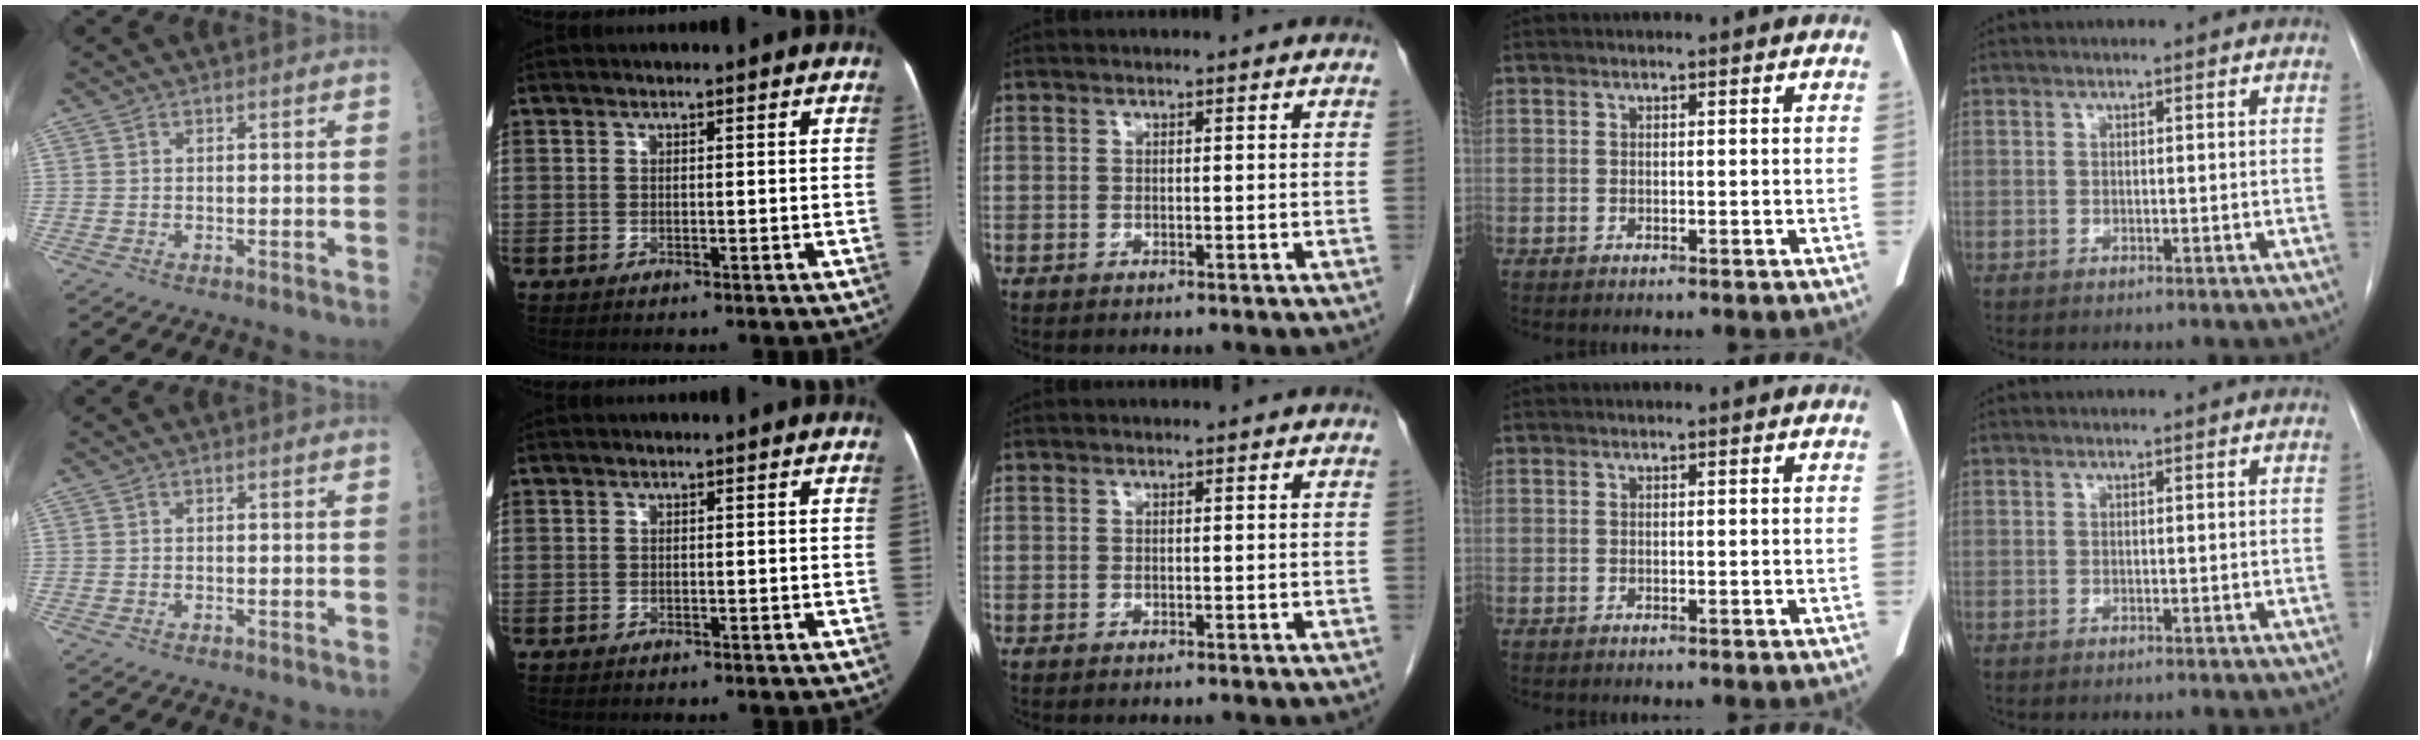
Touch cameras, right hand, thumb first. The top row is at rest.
{"index": {"total": 0.7, "force": [-0.1, 0.7, -0.1], "torque": [0.007, 0.006, -0.004]}}